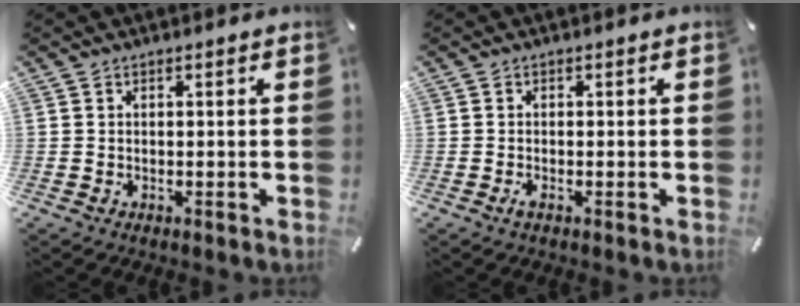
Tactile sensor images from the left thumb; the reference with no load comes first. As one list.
[{"total": 1.1, "force": [-0.5, 0.3, 0.9], "torque": [-0.018, -0.001, -0.009]}]